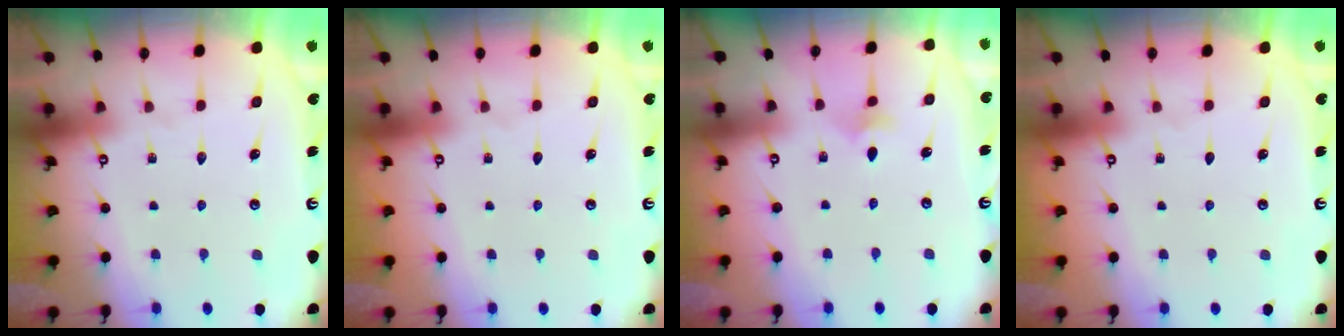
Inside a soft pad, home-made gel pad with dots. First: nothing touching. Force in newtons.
{"total": 0.0}
{"total": 3.4, "press": 3.3, "slide": 0.8}
{"total": 0.0}